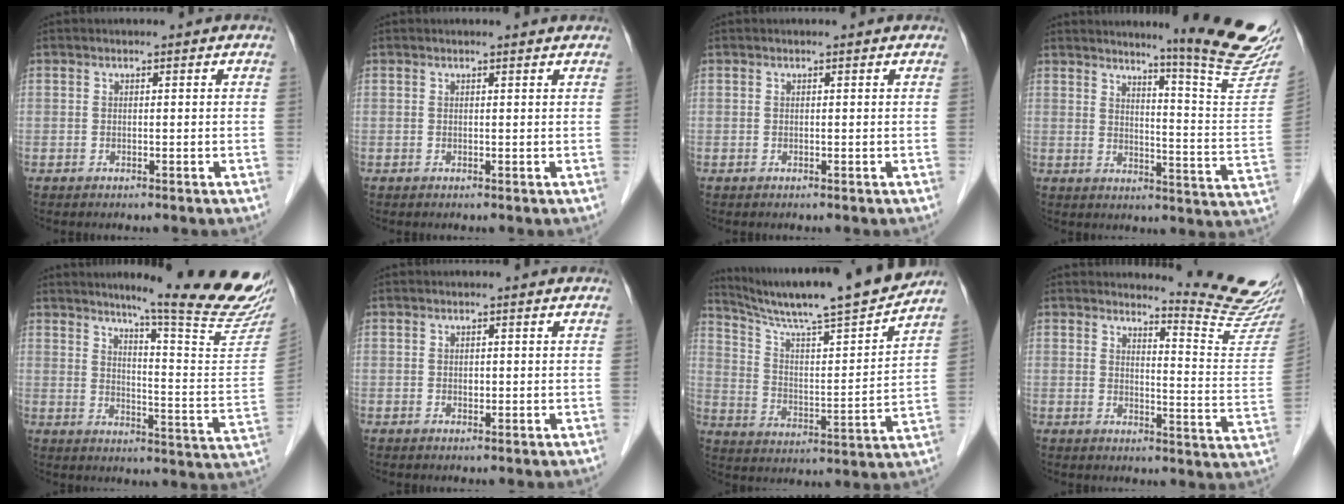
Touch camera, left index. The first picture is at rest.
{"total": 1.2, "force": [1.2, -0.1, 0.2], "torque": [-0.012, -0.001, 0.012]}
{"total": 0.0}
{"total": 16.0, "force": [13.9, -1.5, 7.8], "torque": [-0.101, -0.097, 0.163]}
{"total": 21.2, "force": [18.0, -0.6, 11.2], "torque": [-0.148, -0.100, 0.220]}
{"total": 0.6, "force": [0.0, 0.4, 0.4], "torque": [-0.005, 0.000, -0.001]}
{"total": 19.7, "force": [17.5, -0.4, 8.9], "torque": [-0.152, -0.018, 0.273]}
{"total": 11.8, "force": [11.6, -1.9, 1.6], "torque": [-0.023, -0.119, 0.131]}